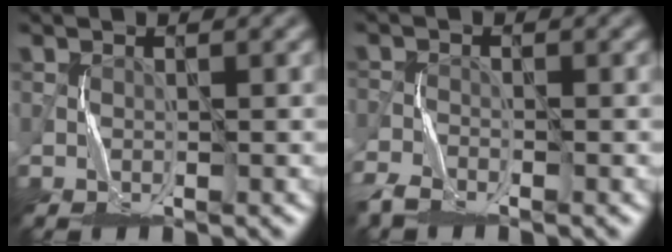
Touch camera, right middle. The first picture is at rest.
{"total": 3.2, "force": [-2.9, 1.0, 1.1], "torque": [-0.028, -0.008, -0.063]}